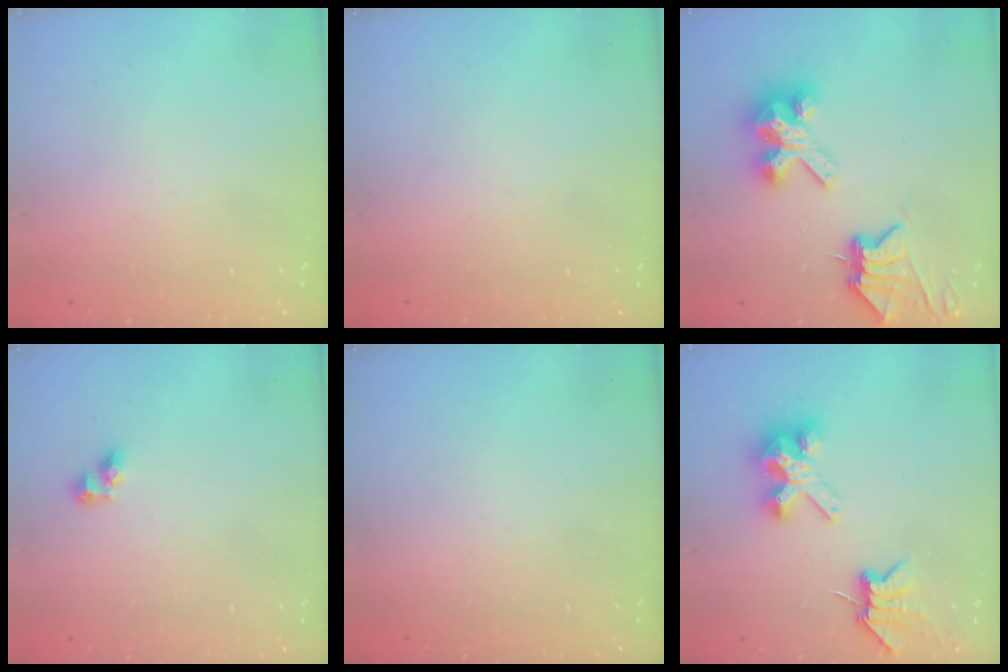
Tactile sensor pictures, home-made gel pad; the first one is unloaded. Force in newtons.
{"total": 0.0}
{"total": 7.9, "press": 7.9, "slide": 0.9}
{"total": 5.3, "press": 5.3, "slide": 0.7}
{"total": 0.0}
{"total": 8.4, "press": 8.3, "slide": 1.1}